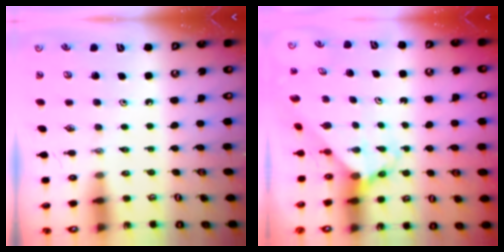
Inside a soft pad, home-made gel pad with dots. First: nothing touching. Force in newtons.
{"total": 3.3, "press": 3.3, "slide": 0.3}